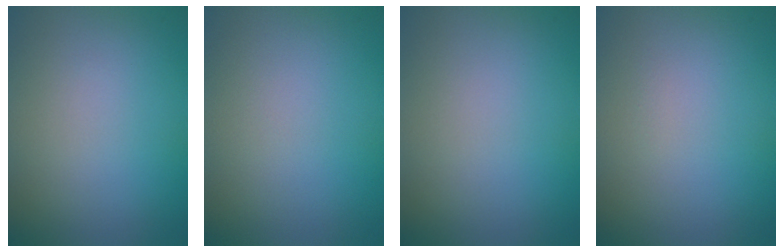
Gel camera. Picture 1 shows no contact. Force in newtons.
{"total": 0.0}
{"total": 0.0}
{"total": 0.0}